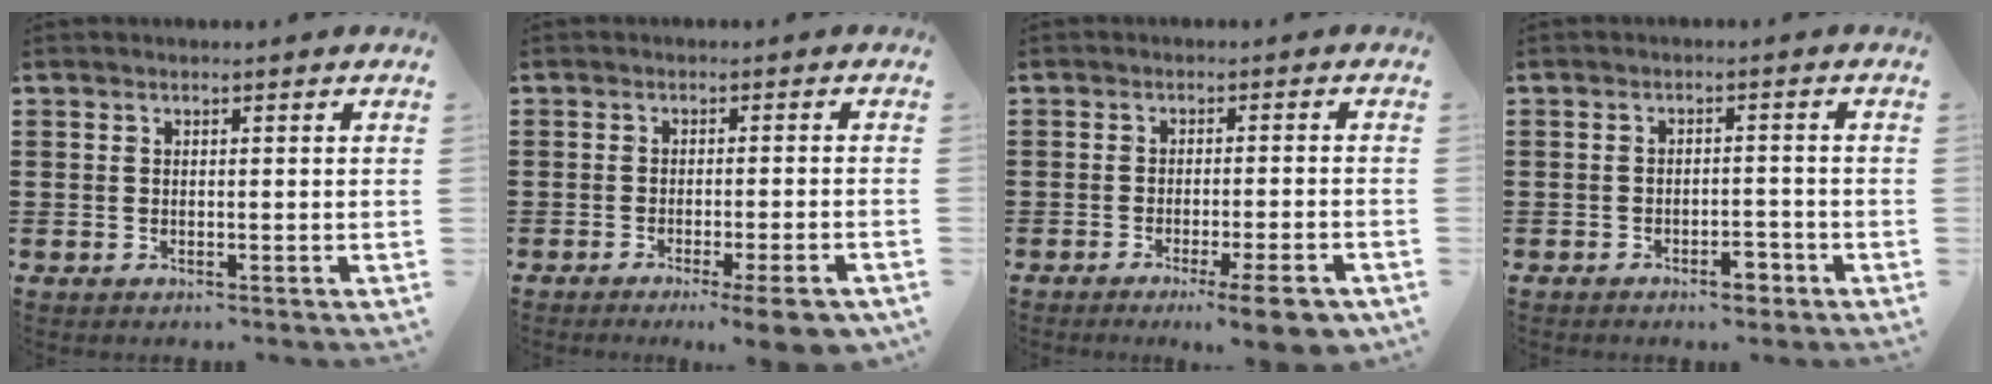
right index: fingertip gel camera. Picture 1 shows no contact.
{"total": 4.3, "force": [-3.1, -0.4, 3.1], "torque": [-0.046, -0.016, -0.053]}
{"total": 5.7, "force": [-4.0, -0.1, 4.1], "torque": [-0.062, -0.014, -0.068]}
{"total": 3.3, "force": [-2.6, 1.3, 1.7], "torque": [-0.028, 0.008, -0.049]}